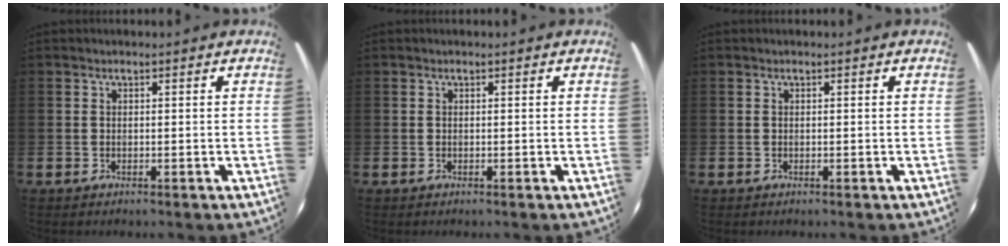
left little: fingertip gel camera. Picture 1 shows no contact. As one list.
[{"total": 0.0}, {"total": 0.0}]